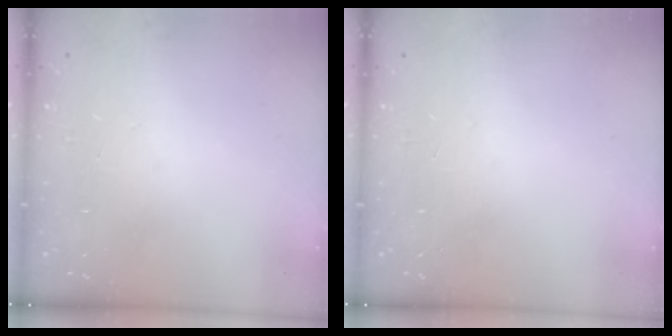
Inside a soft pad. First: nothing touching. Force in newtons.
{"total": 0.0}